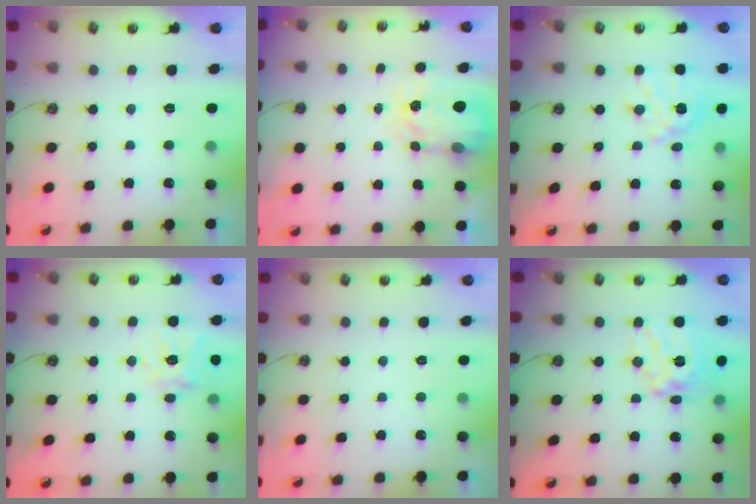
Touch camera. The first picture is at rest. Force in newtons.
{"total": 3.7, "press": 3.7, "slide": 0.5}
{"total": 12.1, "press": 12.0, "slide": 1.1}
{"total": 13.1, "press": 13.0, "slide": 1.7}
{"total": 0.0}
{"total": 14.1, "press": 14.0, "slide": 1.3}